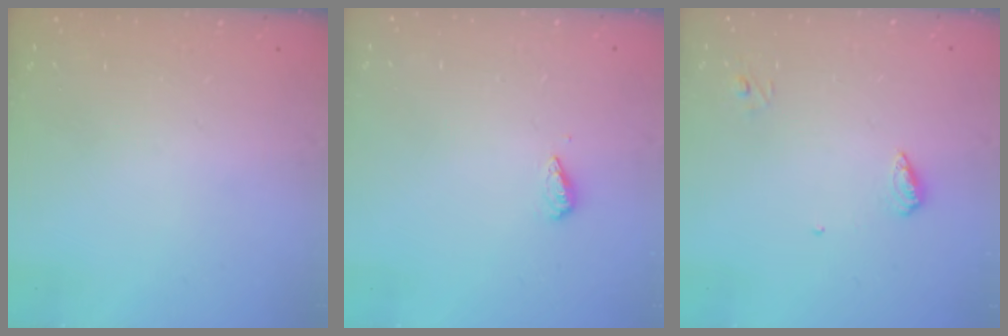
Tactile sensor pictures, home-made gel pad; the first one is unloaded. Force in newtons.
{"total": 2.9, "press": 2.9, "slide": 0.4}
{"total": 6.0, "press": 6.0, "slide": 0.6}